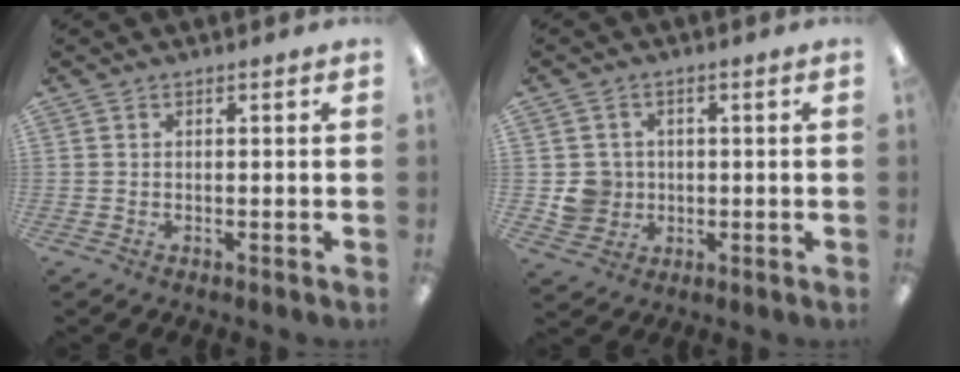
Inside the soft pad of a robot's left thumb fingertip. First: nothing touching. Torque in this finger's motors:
{"motor_torque": [-0.29, 0.40, 0.07, -0.07, 0.02]}